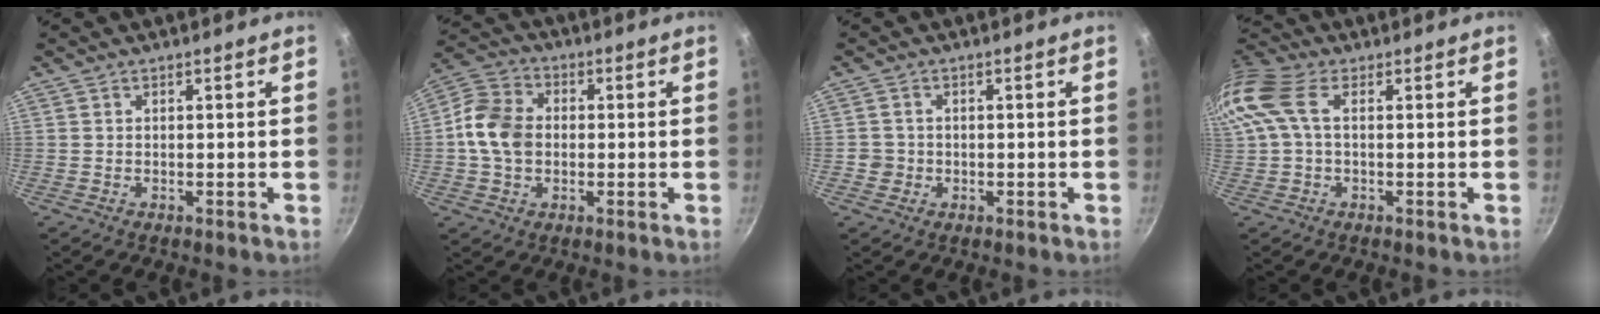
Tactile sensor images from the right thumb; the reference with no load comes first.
{"total": 10.4, "force": [-0.4, 7.9, 6.7], "torque": [-0.109, 0.020, -0.022]}
{"total": 2.4, "force": [-0.6, 2.3, 0.4], "torque": [-0.002, 0.008, -0.008]}
{"total": 11.1, "force": [2.3, 6.6, 8.6], "torque": [-0.184, 0.028, 0.033]}